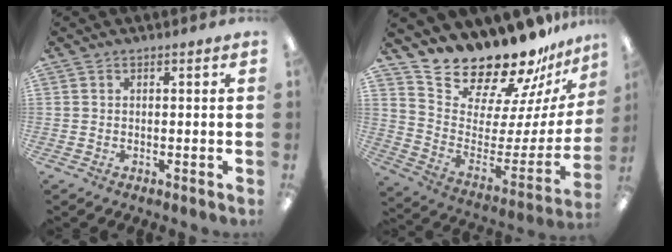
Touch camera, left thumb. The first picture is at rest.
{"total": 17.5, "force": [17.0, 4.0, 2.1], "torque": [-0.036, -0.171, 0.296]}